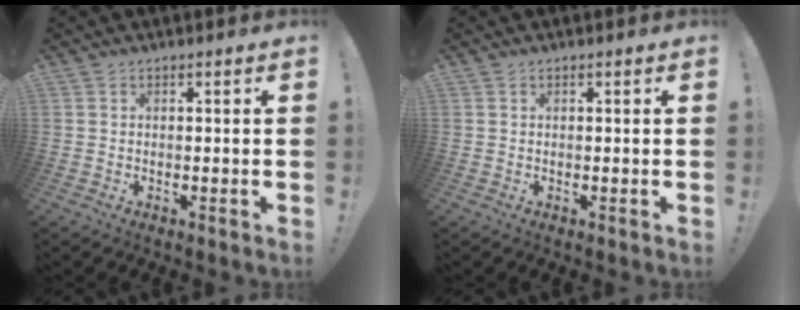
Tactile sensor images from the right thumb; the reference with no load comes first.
{"total": 0.0}